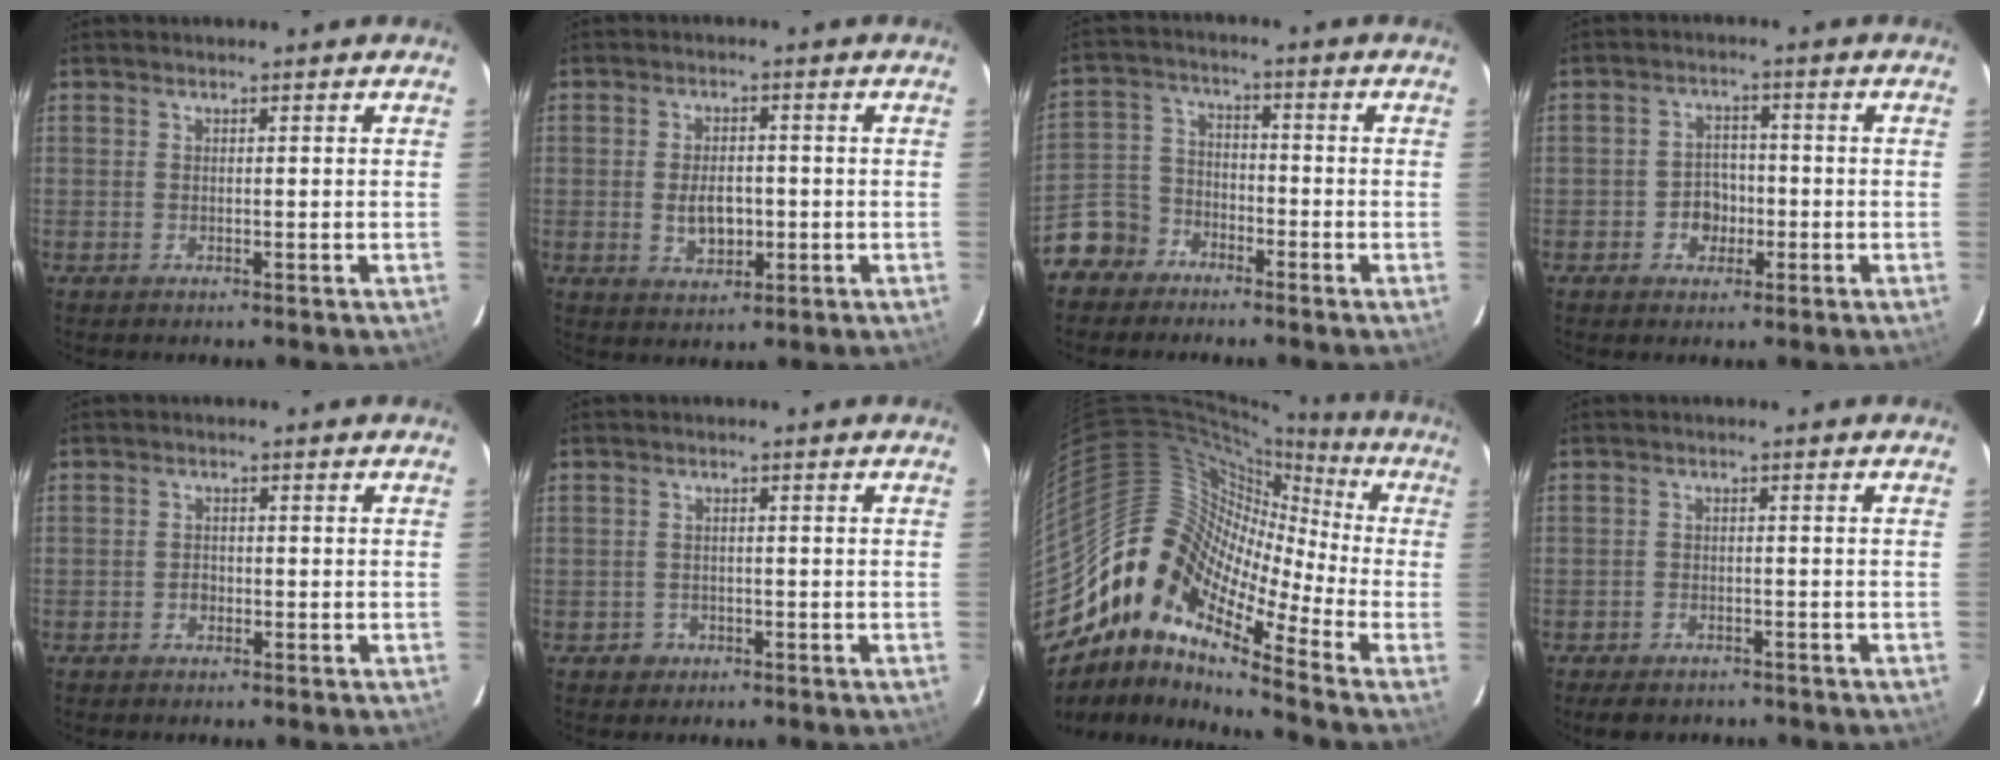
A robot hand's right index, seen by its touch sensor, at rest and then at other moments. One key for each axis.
{"total": 5.7, "fx": -0.9, "fy": 3.6, "fz": 4.4, "tx": -0.082, "ty": -0.004, "tz": -0.007}
{"total": 6.8, "fx": -4.5, "fy": 5.1, "fz": 0.4, "tx": -0.024, "ty": 0.027, "tz": -0.092}
{"total": 4.5, "fx": -1.7, "fy": 3.9, "fz": 1.6, "tx": -0.035, "ty": 0.012, "tz": -0.020}
{"total": 1.5, "fx": -0.7, "fy": 1.2, "fz": 0.5, "tx": -0.010, "ty": 0.003, "tz": -0.010}
{"total": 3.4, "fx": -1.4, "fy": 3.1, "fz": 0.1, "tx": -0.008, "ty": 0.012, "tz": -0.020}
{"total": 11.9, "fx": -6.1, "fy": 6.9, "fz": 7.5, "tx": -0.096, "ty": 0.015, "tz": -0.145}
{"total": 5.6, "fx": -4.5, "fy": 2.8, "fz": 1.9, "tx": -0.050, "ty": -0.002, "tz": -0.064}